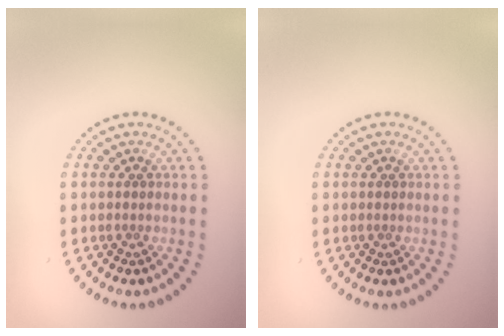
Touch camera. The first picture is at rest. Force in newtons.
{"total": 0.0}